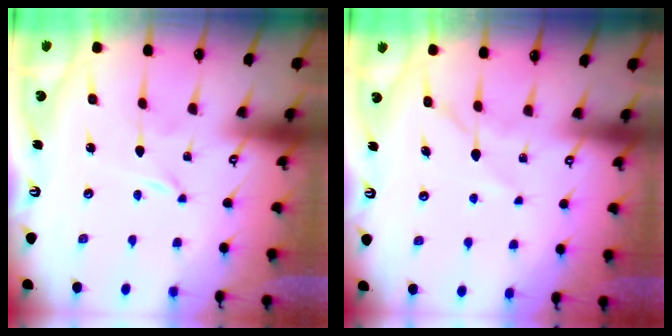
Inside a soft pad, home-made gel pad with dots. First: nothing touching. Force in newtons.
{"total": 5.0, "press": 5.0, "slide": 0.4}